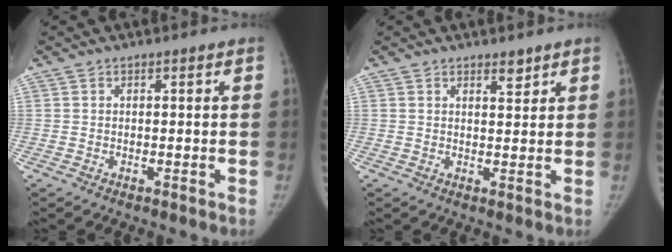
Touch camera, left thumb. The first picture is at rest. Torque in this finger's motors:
{"motor_torque": [0.15, -0.08, 0.42, -0.42, 0.15]}